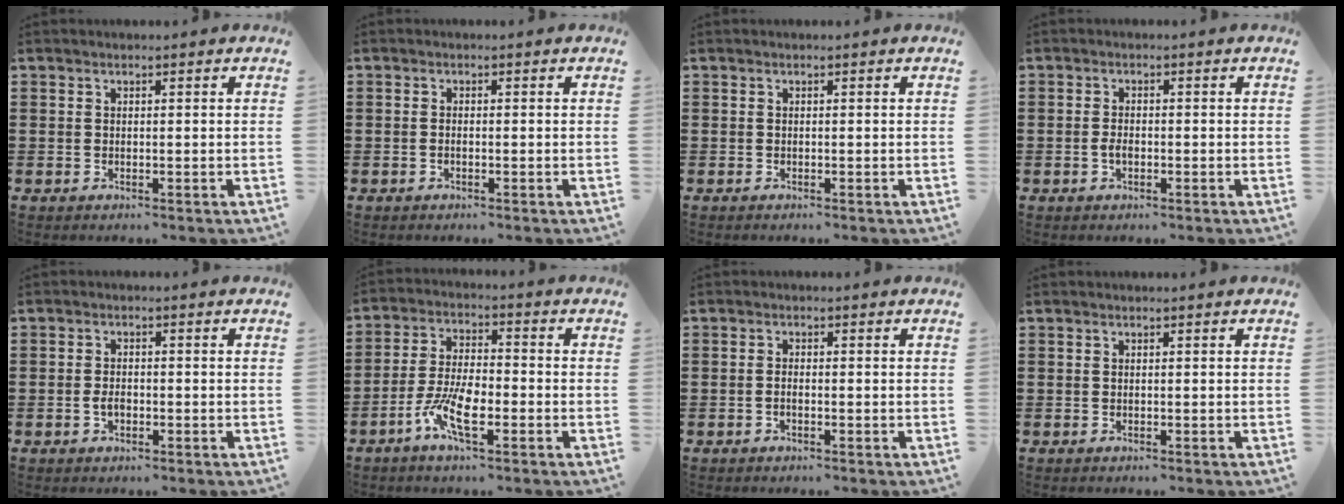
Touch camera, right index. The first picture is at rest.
{"total": 0.5, "force": [-0.4, 0.1, 0.4], "torque": [-0.008, -0.004, -0.005]}
{"total": 0.0}
{"total": 1.6, "force": [-0.6, 0.7, 1.3], "torque": [-0.034, -0.007, -0.012]}
{"total": 1.9, "force": [-0.7, 0.8, 1.5], "torque": [-0.038, -0.006, -0.014]}
{"total": 7.6, "force": [-3.4, 2.3, 6.3], "torque": [-0.150, -0.014, -0.070]}
{"total": 0.8, "force": [-0.6, 0.1, 0.6], "torque": [-0.013, -0.006, -0.009]}
{"total": 0.0}